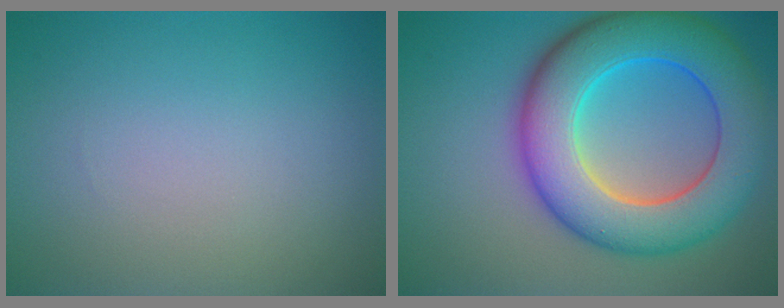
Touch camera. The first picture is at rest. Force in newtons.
{"total": 11.3, "press": 11.3, "slide": 0.3}